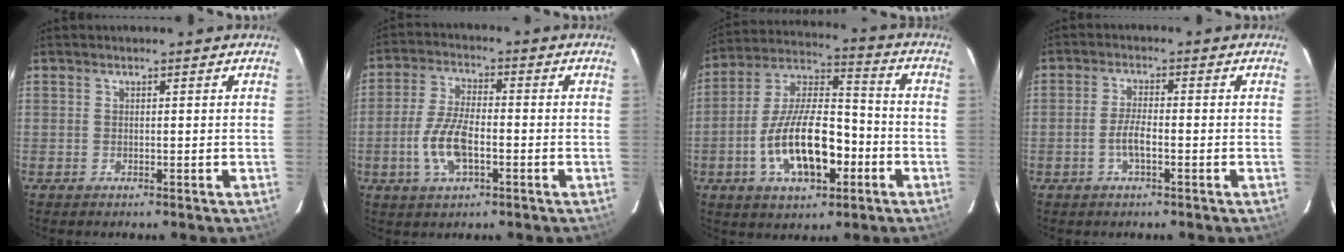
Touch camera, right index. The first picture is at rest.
{"total": 8.9, "force": [-2.8, 3.7, 7.6], "torque": [-0.161, -0.001, -0.052]}
{"total": 16.8, "force": [-5.6, 7.5, 13.9], "torque": [-0.270, 0.007, -0.092]}
{"total": 3.6, "force": [-1.4, 0.9, 3.1], "torque": [-0.067, 0.000, -0.026]}